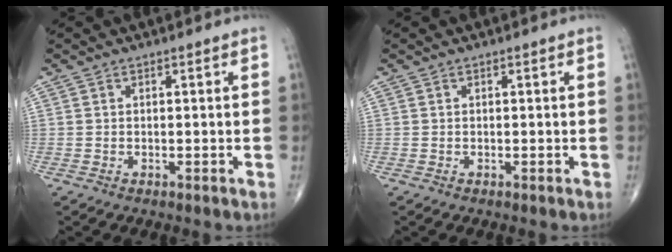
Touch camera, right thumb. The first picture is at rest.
{"total": 0.0}